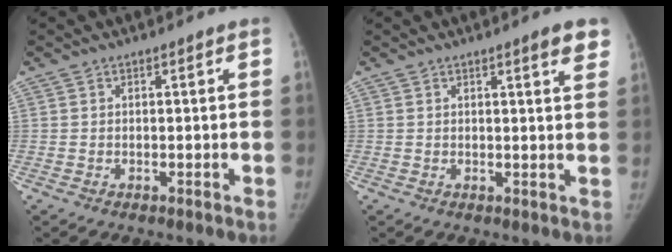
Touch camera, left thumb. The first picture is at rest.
{"total": 3.9, "force": [2.5, 0.6, 2.9], "torque": [-0.026, -0.011, 0.030]}